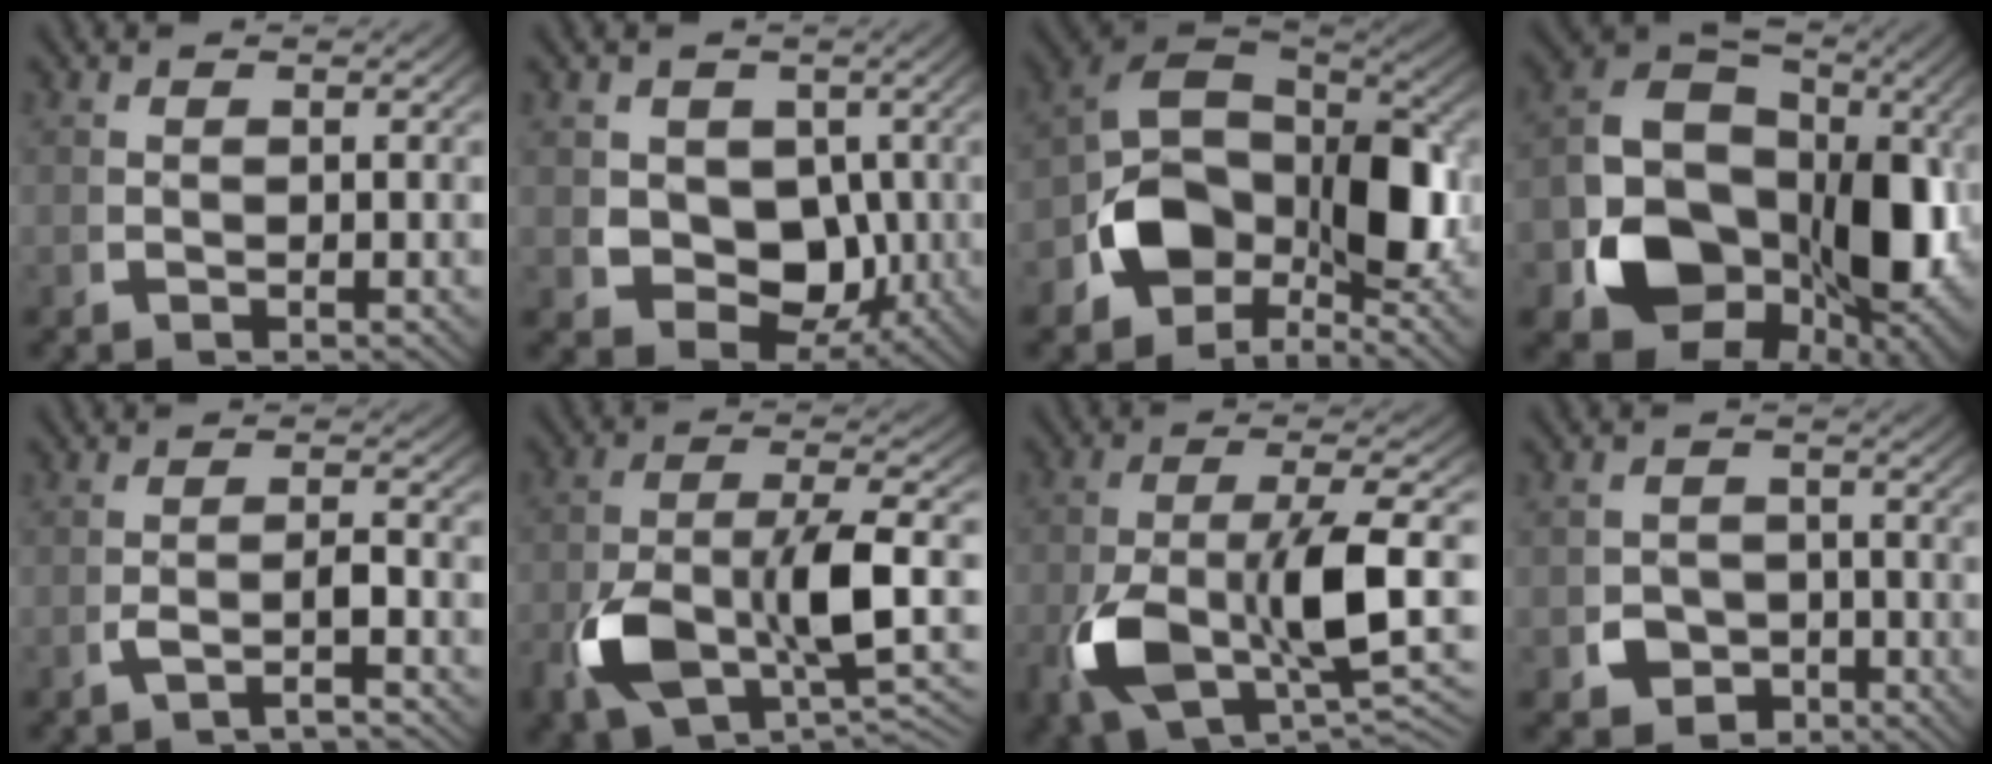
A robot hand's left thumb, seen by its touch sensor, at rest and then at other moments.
{"total": 7.0, "force": [0.1, 5.7, 4.1], "torque": [-0.099, -0.047, 0.022]}
{"total": 11.1, "force": [-0.9, 7.1, 8.4], "torque": [-0.177, -0.022, -0.015]}
{"total": 19.3, "force": [-3.0, 13.6, 13.3], "torque": [-0.257, -0.065, -0.036]}
{"total": 2.4, "force": [-1.4, 0.4, 1.9], "torque": [-0.041, 0.002, -0.025]}
{"total": 8.0, "force": [-2.5, 3.8, 6.6], "torque": [-0.147, -0.018, -0.040]}
{"total": 9.7, "force": [-2.1, 4.3, 8.4], "torque": [-0.180, -0.017, -0.030]}
{"total": 4.5, "force": [-2.5, 3.6, 1.1], "torque": [-0.016, -0.021, -0.039]}